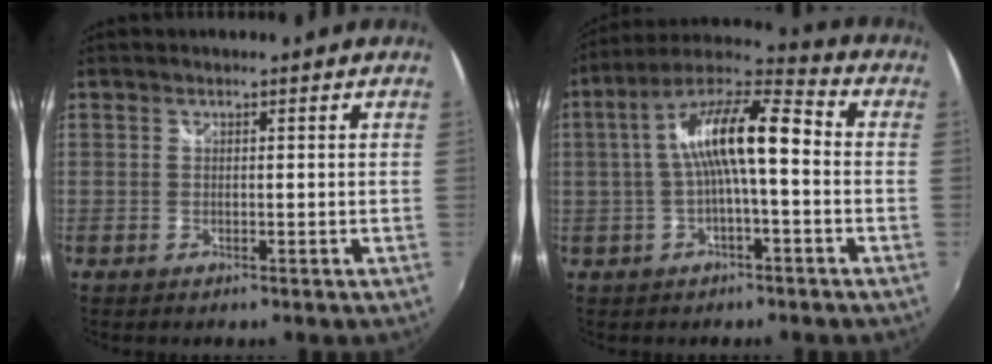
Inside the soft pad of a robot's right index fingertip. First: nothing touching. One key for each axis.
{"total": 12.9, "fx": -0.4, "fy": 3.1, "fz": 12.6, "tx": -0.232, "ty": 0.030, "tz": -0.009}